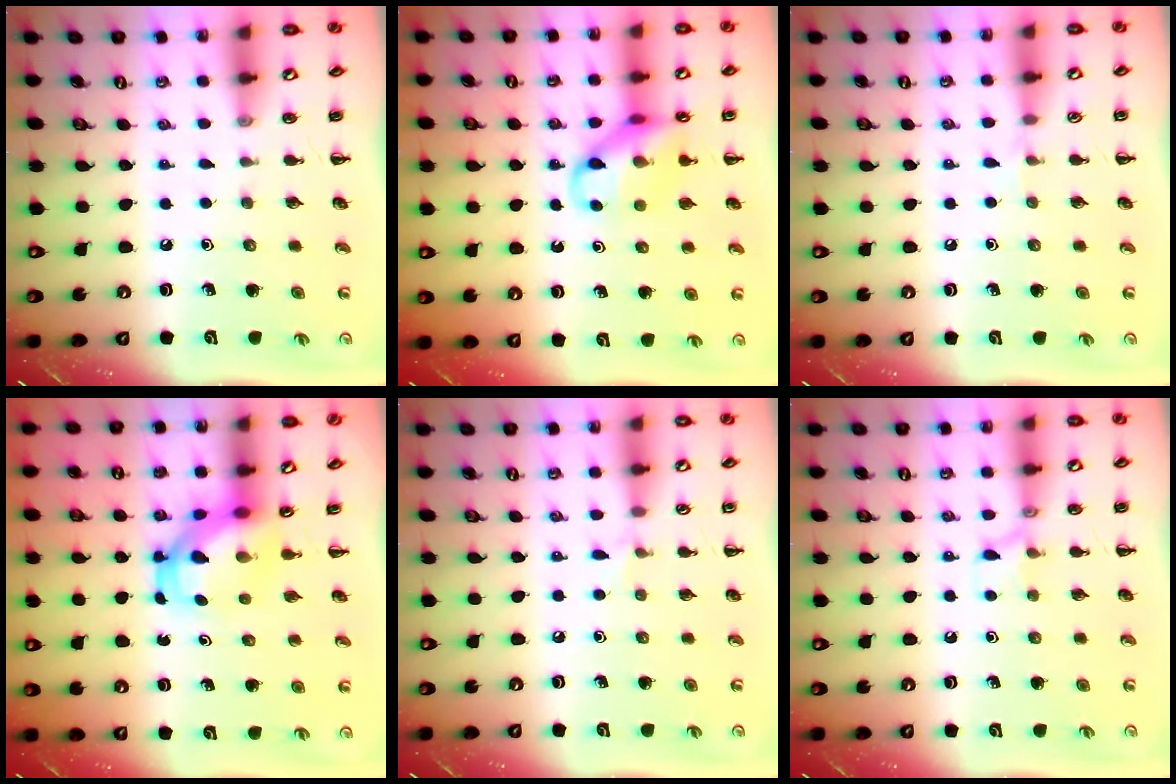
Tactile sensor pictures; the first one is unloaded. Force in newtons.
{"total": 12.9, "press": 12.8, "slide": 1.6}
{"total": 3.8, "press": 3.5, "slide": 1.4}
{"total": 4.9, "press": 4.8, "slide": 0.8}
{"total": 4.4, "press": 4.1, "slide": 1.6}
{"total": 6.6, "press": 6.5, "slide": 1.1}